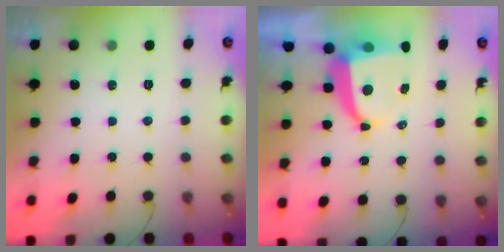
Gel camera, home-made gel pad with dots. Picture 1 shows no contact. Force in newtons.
{"total": 7.5, "press": 7.5, "slide": 1.1}